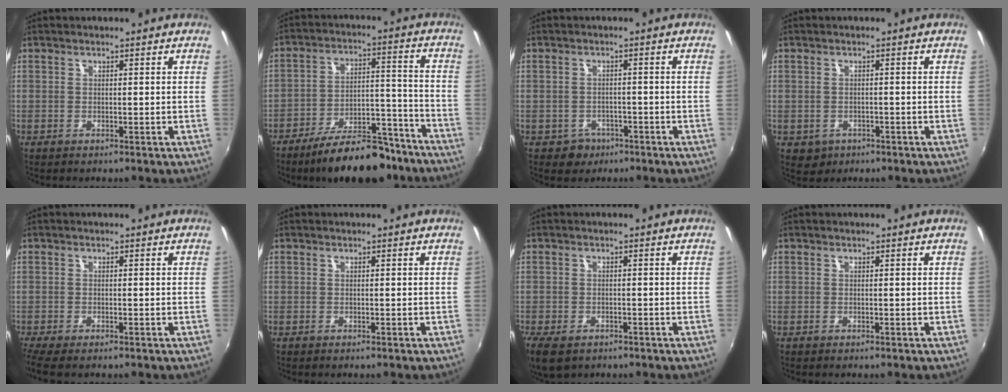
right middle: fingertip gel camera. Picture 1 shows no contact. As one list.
[{"total": 16.4, "force": [-13.2, 5.7, 7.8], "torque": [-0.130, 0.019, -0.185]}, {"total": 3.6, "force": [-2.0, 2.9, 0.5], "torque": [-0.022, 0.003, -0.025]}, {"total": 3.2, "force": [-1.0, 2.8, 1.2], "torque": [-0.030, -0.005, -0.007]}, {"total": 3.8, "force": [-2.9, 0.2, 2.5], "torque": [-0.054, -0.023, -0.051]}, {"total": 0.0}, {"total": 6.5, "force": [-4.2, 3.3, 3.8], "torque": [-0.092, -0.028, -0.073]}, {"total": 0.0}]